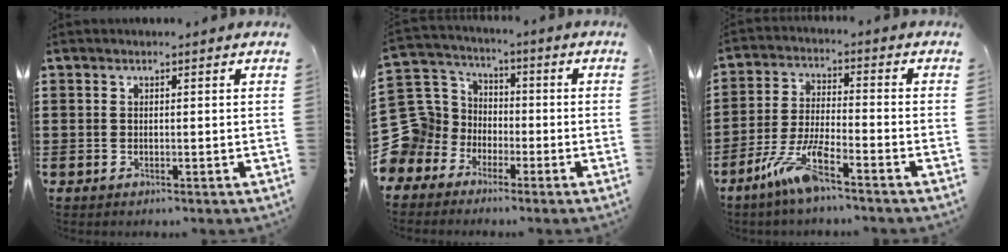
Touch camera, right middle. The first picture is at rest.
{"total": 11.0, "force": [-2.1, 10.5, 2.7], "torque": [-0.128, -0.001, -0.038]}
{"total": 8.2, "force": [-5.5, 1.0, 6.0], "torque": [-0.141, -0.012, -0.107]}